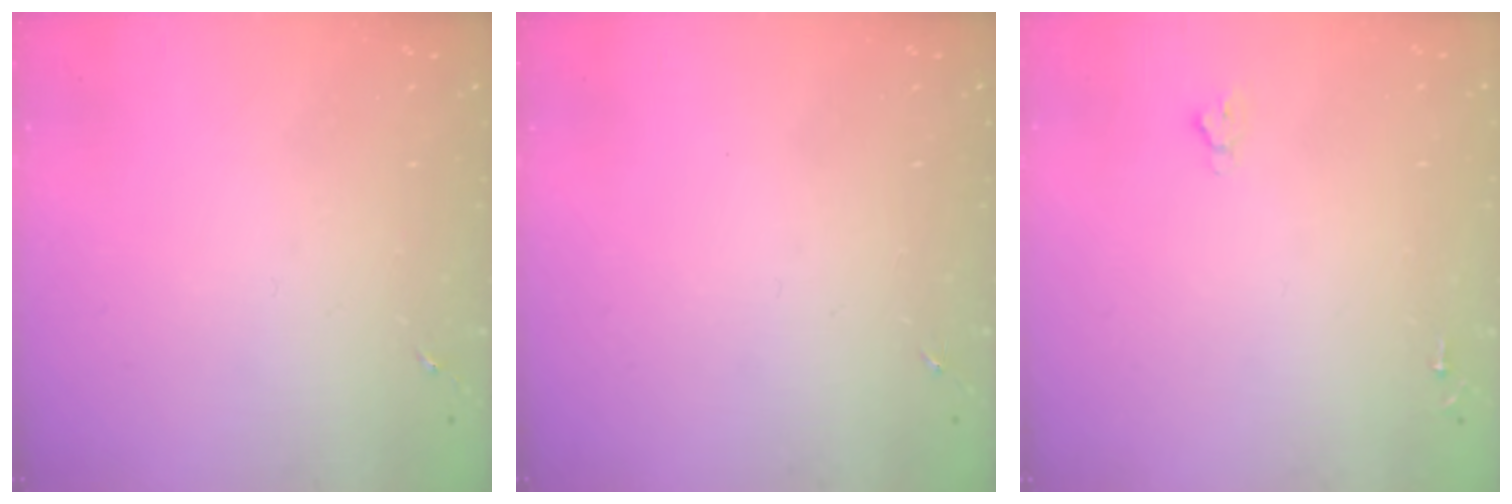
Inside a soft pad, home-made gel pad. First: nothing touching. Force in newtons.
{"total": 0.0}
{"total": 1.9, "press": 1.9, "slide": 0.2}